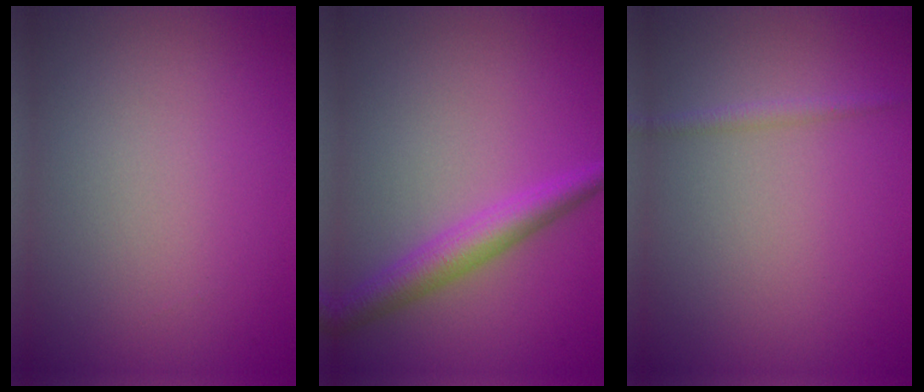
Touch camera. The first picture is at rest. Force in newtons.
{"total": 3.6, "press": 3.6, "slide": 0.2}
{"total": 1.1, "press": 1.1, "slide": 0.1}